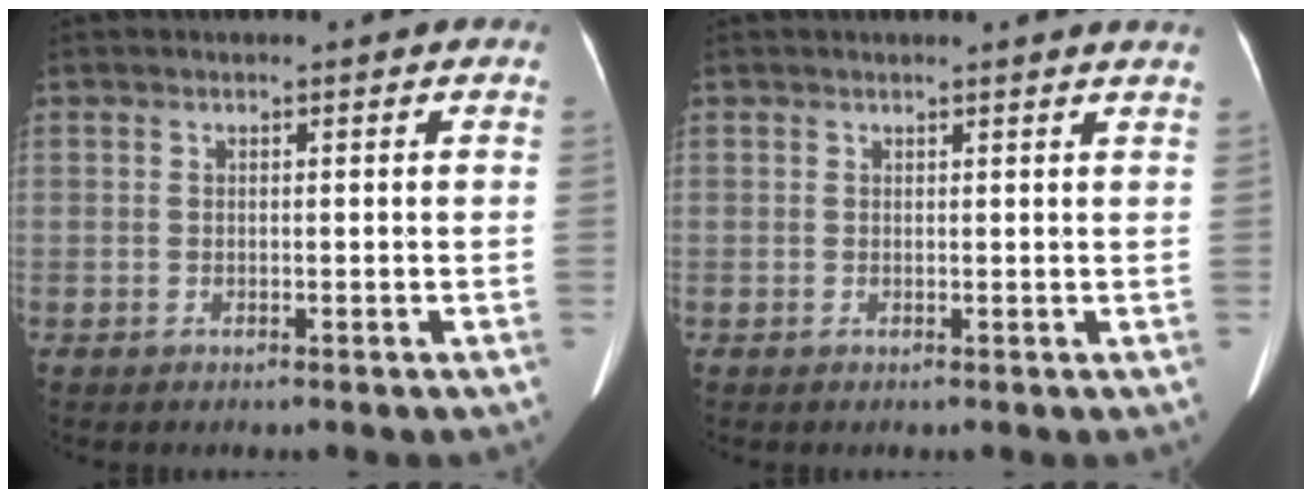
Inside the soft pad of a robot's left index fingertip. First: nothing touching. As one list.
[{"total": 2.2, "force": [2.0, -0.5, 0.6], "torque": [-0.016, -0.008, 0.014]}]